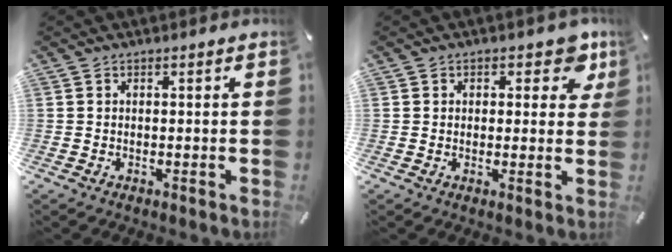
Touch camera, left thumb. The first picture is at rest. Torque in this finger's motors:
{"motor_torque": [0.34, -0.17, 0.01, 0.02, 0.06]}